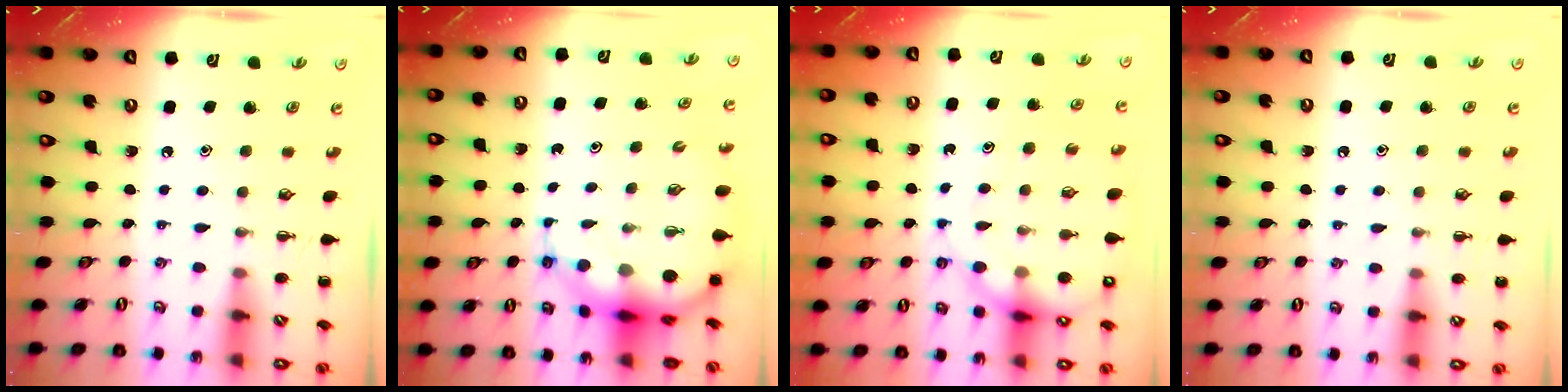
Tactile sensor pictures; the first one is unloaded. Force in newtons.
{"total": 9.9, "press": 9.5, "slide": 2.8}
{"total": 14.3, "press": 13.9, "slide": 3.3}
{"total": 4.1, "press": 3.8, "slide": 1.5}